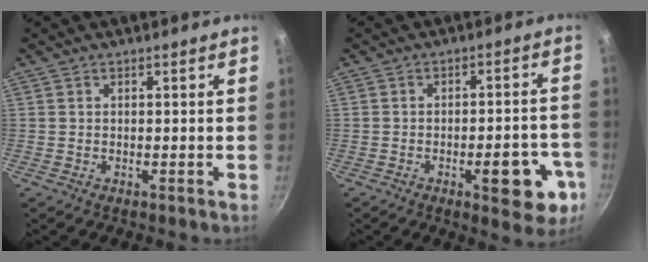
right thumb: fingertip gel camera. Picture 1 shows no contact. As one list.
[{"total": 11.4, "force": [-4.5, 4.4, 9.5], "torque": [-0.087, 0.023, -0.053]}]